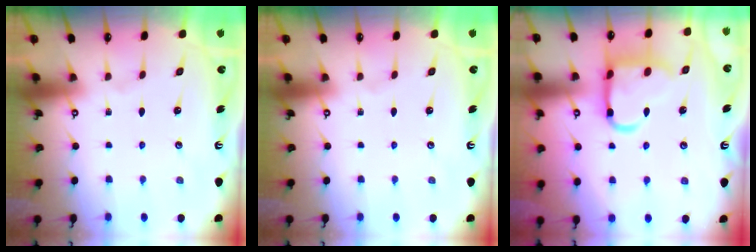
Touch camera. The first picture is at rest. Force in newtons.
{"total": 0.0}
{"total": 14.1, "press": 14.0, "slide": 1.5}